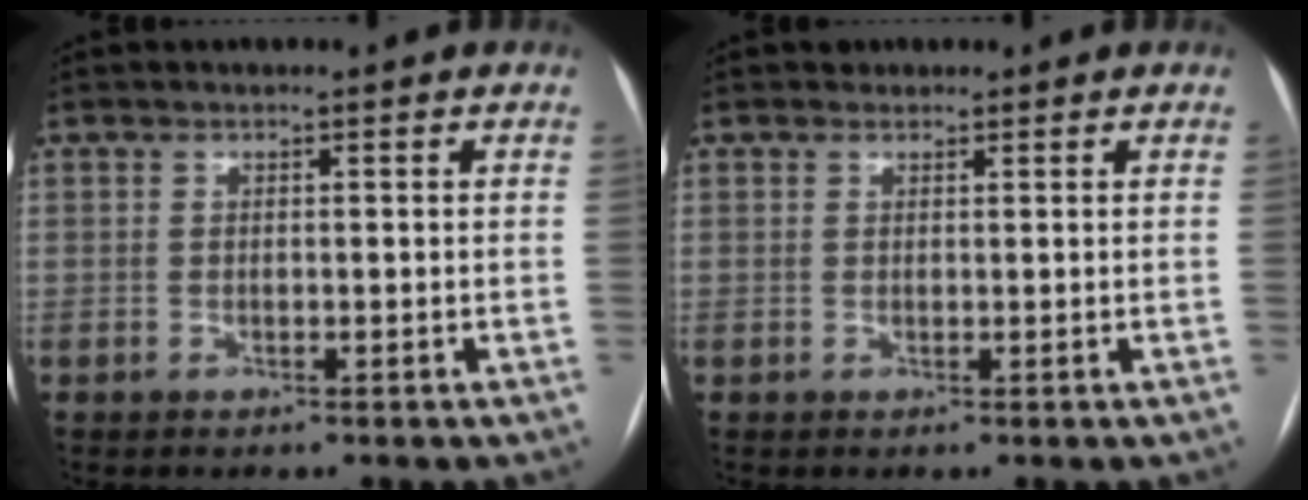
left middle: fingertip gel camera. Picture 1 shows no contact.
{"total": 0.7, "force": [0.5, 0.4, -0.1], "torque": [0.001, 0.000, 0.006]}